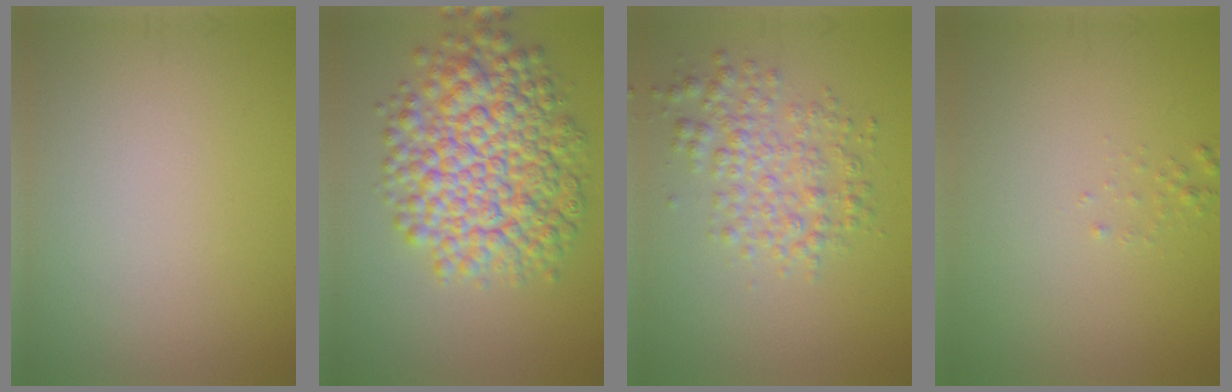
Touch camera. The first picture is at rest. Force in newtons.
{"total": 9.5, "press": 9.5, "slide": 0.2}
{"total": 3.8, "press": 3.8, "slide": 0.1}
{"total": 0.6, "press": 0.6, "slide": 0.1}